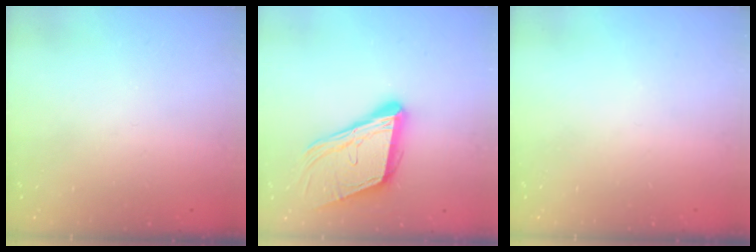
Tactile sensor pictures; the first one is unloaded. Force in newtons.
{"total": 16.0, "press": 15.6, "slide": 3.7}
{"total": 0.0}